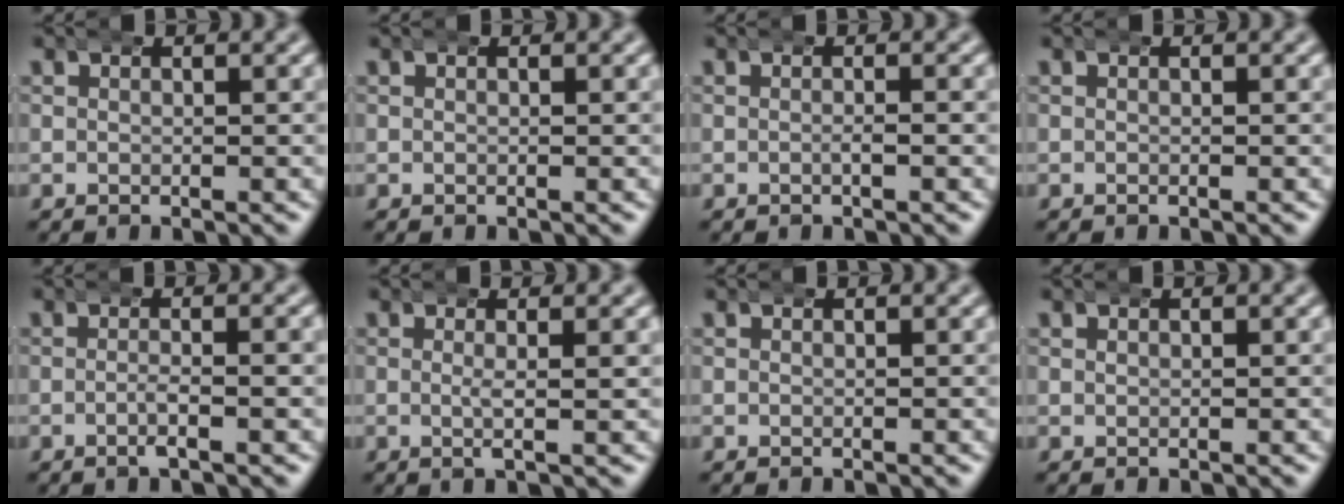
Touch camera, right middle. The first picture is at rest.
{"total": 0.0}
{"total": 0.8, "force": [-0.3, 0.2, 0.8], "torque": [-0.013, 0.004, -0.011]}
{"total": 0.0}
{"total": 1.9, "force": [-0.9, 0.2, 1.6], "torque": [-0.029, 0.001, -0.022]}
{"total": 2.2, "force": [0.4, 0.4, 2.2], "torque": [-0.038, 0.004, 0.000]}
{"total": 0.0}
{"total": 0.0}